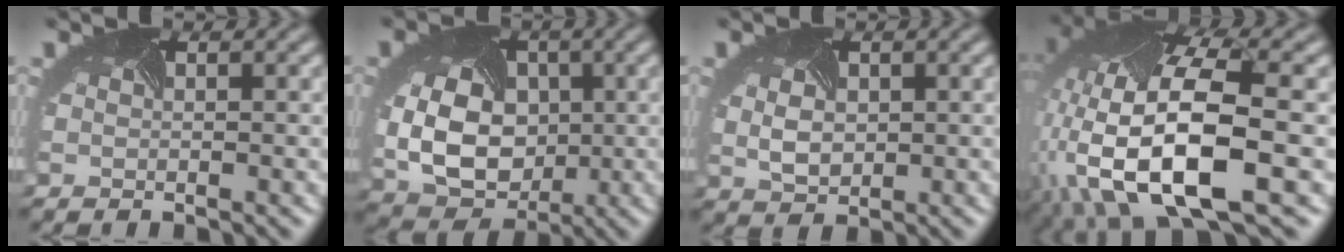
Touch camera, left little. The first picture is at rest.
{"total": 10.4, "force": [-0.5, 8.0, 6.6], "torque": [-0.124, -0.021, -0.003]}
{"total": 2.4, "force": [0.3, 1.9, 1.5], "torque": [-0.038, -0.007, 0.014]}
{"total": 15.3, "force": [-3.5, 7.3, 13.0], "torque": [-0.274, -0.027, -0.050]}